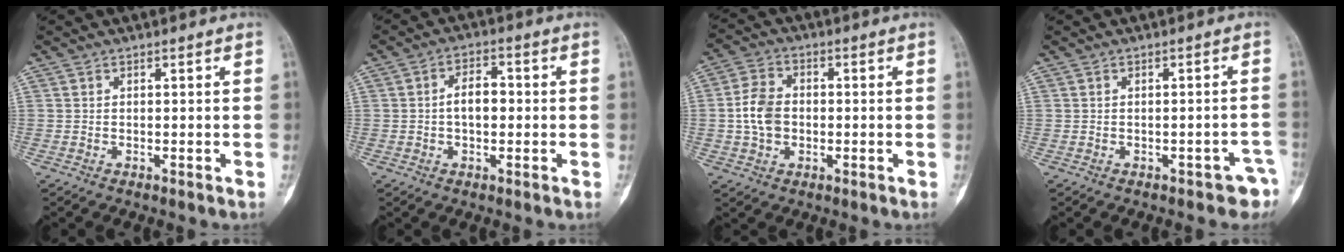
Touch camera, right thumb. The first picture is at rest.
{"total": 5.2, "force": [0.0, 3.1, 4.2], "torque": [-0.060, 0.016, -0.006]}
{"total": 7.6, "force": [-0.5, 5.7, 5.0], "torque": [-0.085, 0.014, -0.013]}
{"total": 3.7, "force": [-2.2, 2.0, 2.3], "torque": [-0.010, 0.023, -0.023]}